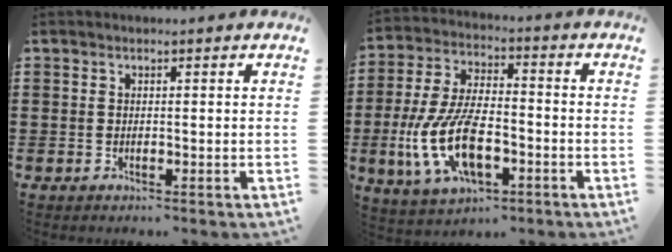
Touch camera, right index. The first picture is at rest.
{"total": 12.8, "force": [-3.9, 6.0, 10.6], "torque": [-0.246, -0.009, -0.075]}